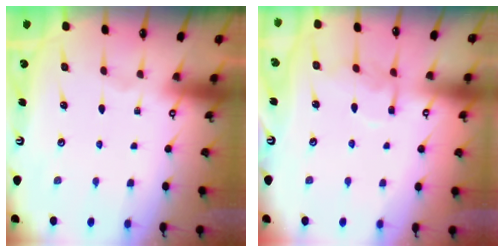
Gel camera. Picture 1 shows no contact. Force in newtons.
{"total": 9.9, "press": 9.8, "slide": 0.8}